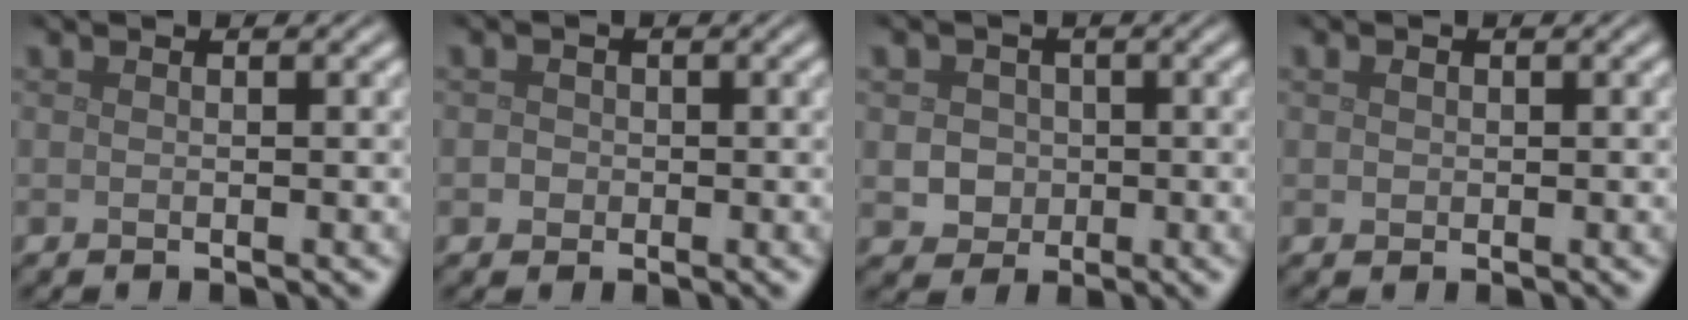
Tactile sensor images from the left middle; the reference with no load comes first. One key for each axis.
{"total": 1.5, "fx": 0.1, "fy": 1.4, "fz": 0.5, "tx": 0.007, "ty": 0.003, "tz": -0.006}
{"total": 3.0, "fx": 0.1, "fy": 2.8, "fz": 1.1, "tx": -0.004, "ty": 0.007, "tz": -0.003}
{"total": 0.8, "fx": 0.2, "fy": 0.7, "fz": 0.2, "tx": -0.003, "ty": -0.002, "tz": 0.004}